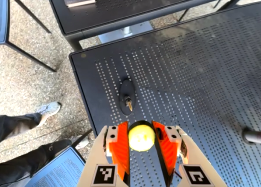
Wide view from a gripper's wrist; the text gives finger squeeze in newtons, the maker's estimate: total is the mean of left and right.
{"total": 10.8, "left": 10.7, "right": 10.9}